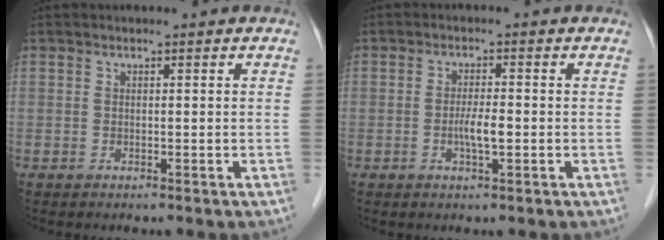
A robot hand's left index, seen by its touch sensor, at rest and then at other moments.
{"total": 2.9, "force": [-0.7, 0.4, 2.8], "torque": [-0.056, -0.001, -0.012]}